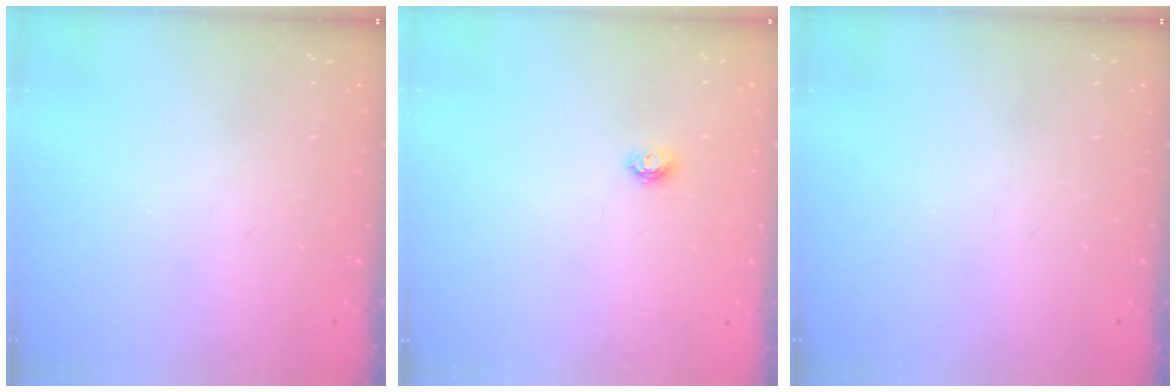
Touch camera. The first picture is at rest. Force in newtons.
{"total": 4.6, "press": 4.6, "slide": 0.5}
{"total": 0.0}